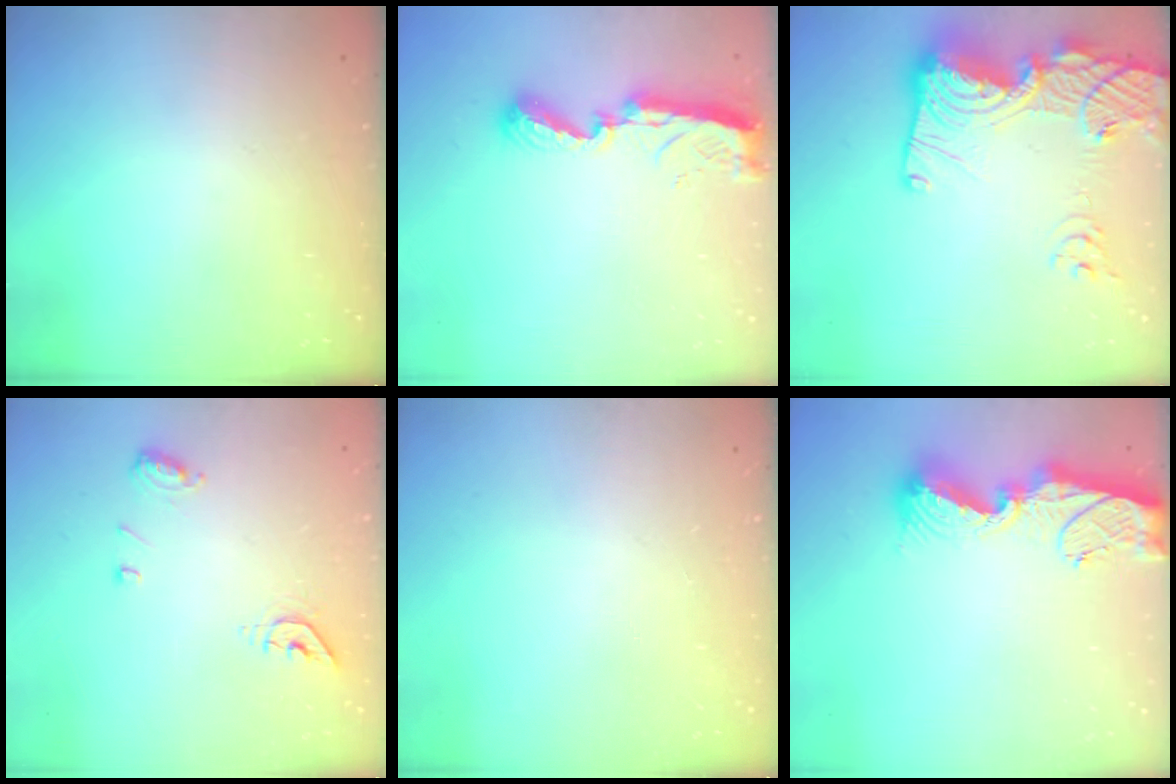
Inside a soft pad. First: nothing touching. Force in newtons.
{"total": 9.0, "press": 9.0, "slide": 0.5}
{"total": 19.9, "press": 19.7, "slide": 2.1}
{"total": 7.2, "press": 7.1, "slide": 0.9}
{"total": 0.0}
{"total": 11.9, "press": 11.9, "slide": 1.4}